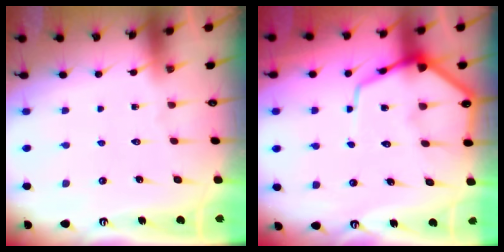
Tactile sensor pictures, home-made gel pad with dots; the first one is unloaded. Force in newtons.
{"total": 10.3, "press": 10.2, "slide": 0.9}